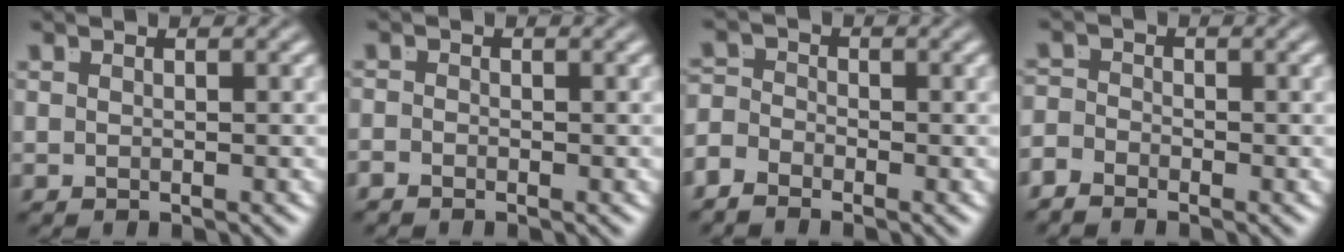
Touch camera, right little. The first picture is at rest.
{"total": 1.0, "force": [-1.0, 0.0, 0.1], "torque": [0.000, -0.010, -0.016]}
{"total": 2.5, "force": [-1.6, 1.8, 0.7], "torque": [-0.011, -0.017, -0.030]}
{"total": 1.8, "force": [-1.6, 0.6, 0.3], "torque": [-0.003, -0.015, -0.029]}